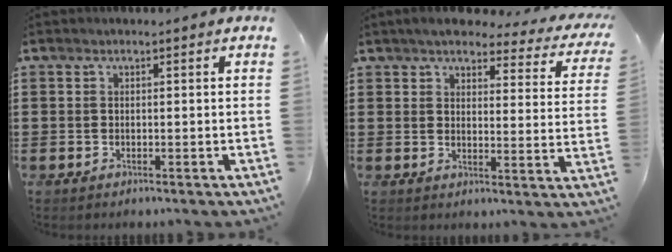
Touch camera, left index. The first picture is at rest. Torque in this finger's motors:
{"motor_torque": [1.86, -0.28, 0.79, 0.11]}